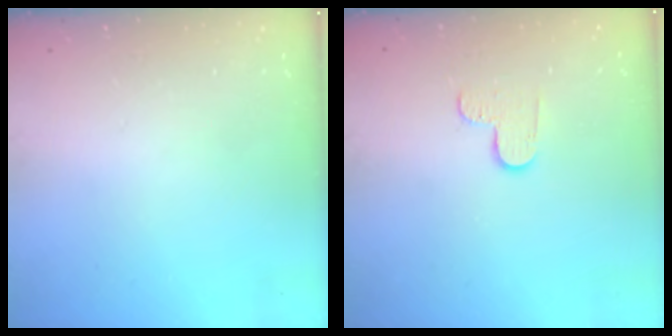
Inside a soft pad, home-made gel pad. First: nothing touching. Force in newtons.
{"total": 5.4, "press": 5.4, "slide": 0.5}